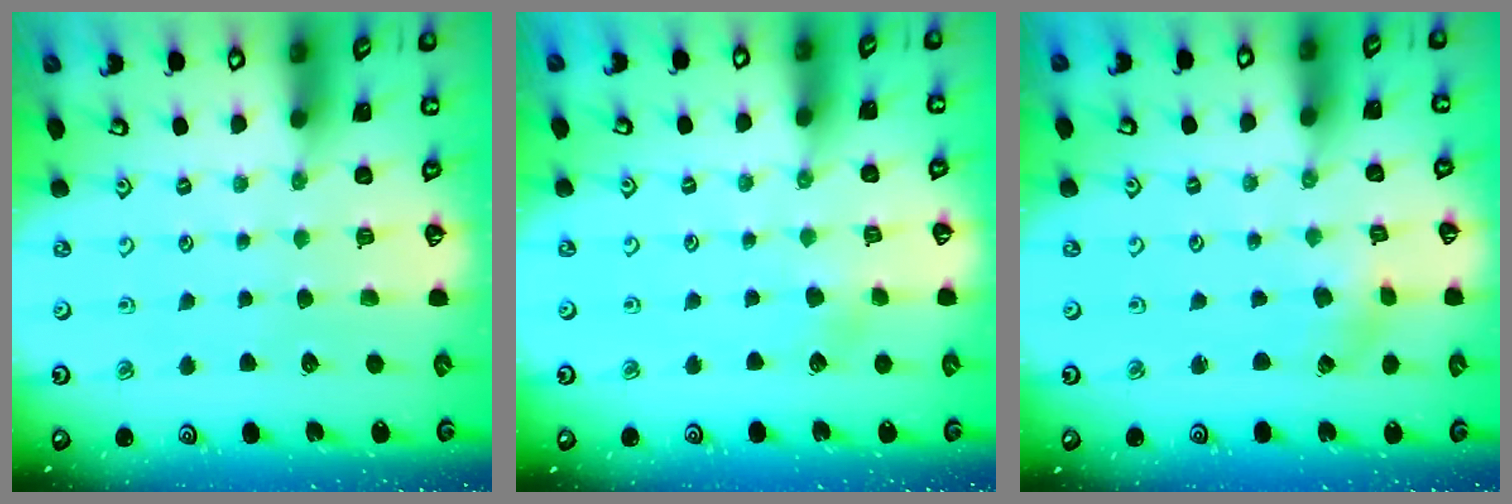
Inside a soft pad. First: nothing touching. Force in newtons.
{"total": 3.6, "press": 3.6, "slide": 0.3}
{"total": 1.2, "press": 1.2, "slide": 0.2}